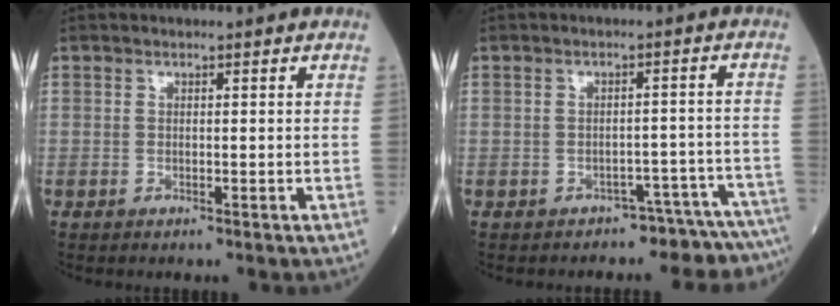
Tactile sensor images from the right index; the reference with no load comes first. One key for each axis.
{"total": 8.1, "fx": -7.9, "fy": 1.6, "fz": 0.1, "tx": 0.021, "ty": 0.044, "tz": -0.084}